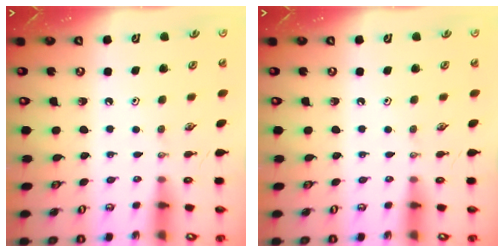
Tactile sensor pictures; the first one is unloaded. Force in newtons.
{"total": 0.0}